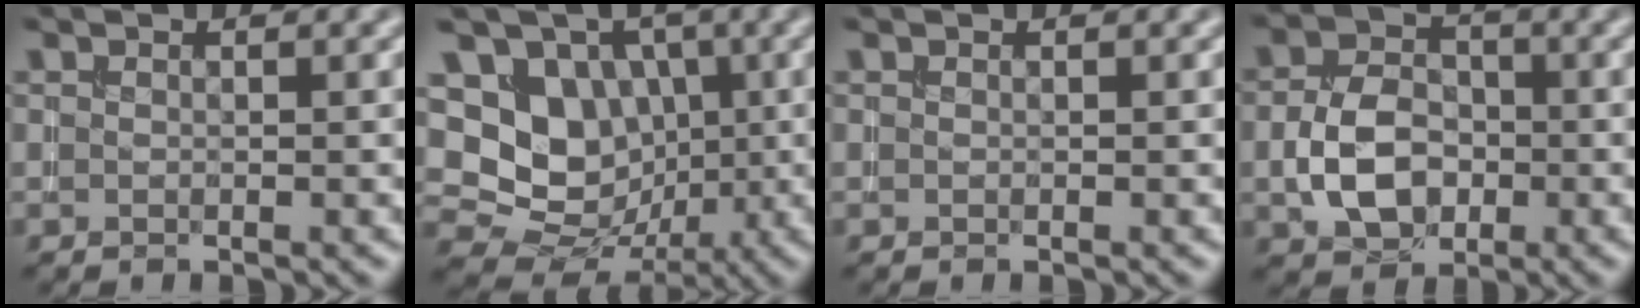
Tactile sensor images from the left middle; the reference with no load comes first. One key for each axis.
{"total": 10.8, "fx": 1.1, "fy": 9.4, "fz": 5.2, "tx": -0.086, "ty": 0.025, "tz": -0.007}
{"total": 0.0}
{"total": 5.6, "fx": -1.2, "fy": 4.1, "fz": 3.7, "tx": -0.073, "ty": 0.001, "tz": -0.023}